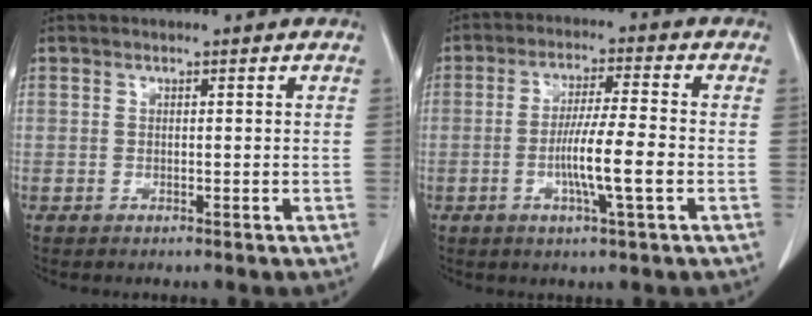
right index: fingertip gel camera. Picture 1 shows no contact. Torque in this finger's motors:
{"motor_torque": [0.60, -0.42, 0.59, 0.10]}